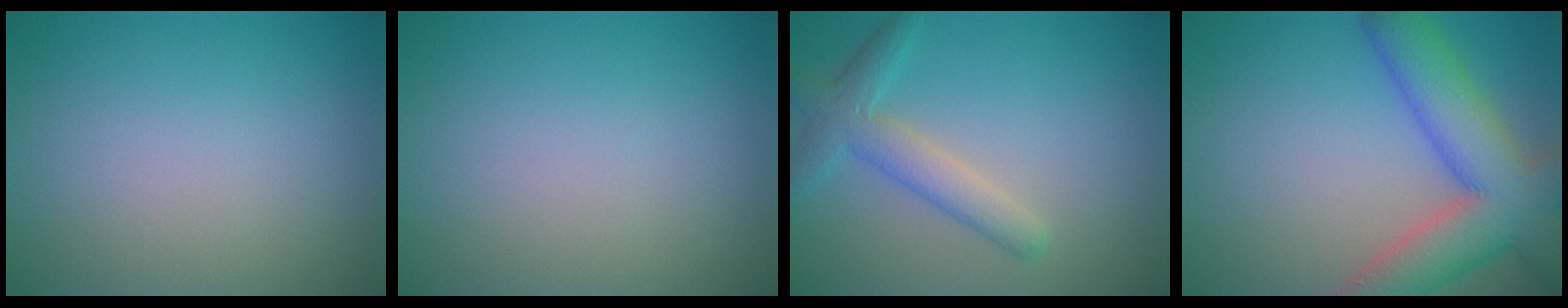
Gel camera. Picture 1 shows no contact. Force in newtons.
{"total": 0.0}
{"total": 3.4, "press": 3.4, "slide": 0.1}
{"total": 9.1, "press": 9.0, "slide": 0.6}